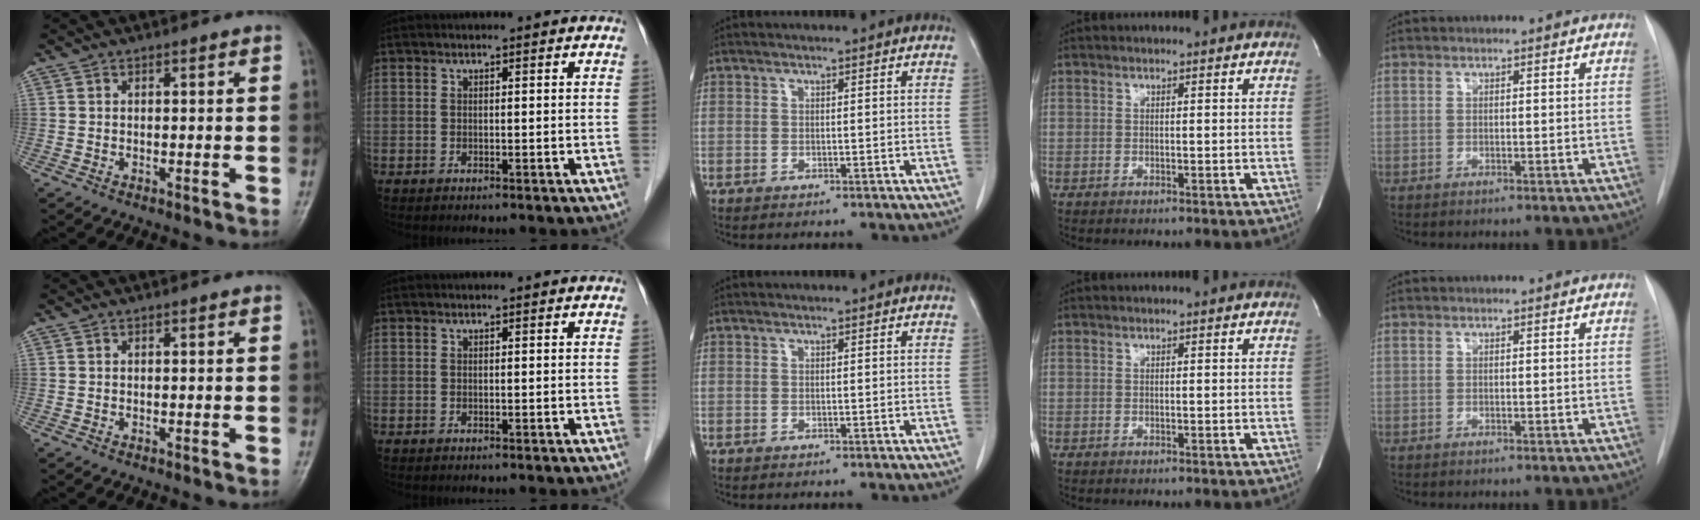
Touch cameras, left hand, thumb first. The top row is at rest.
{}